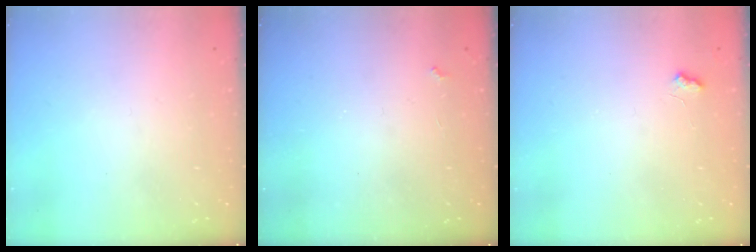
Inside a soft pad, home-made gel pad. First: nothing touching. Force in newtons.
{"total": 2.6, "press": 2.6, "slide": 0.5}
{"total": 3.8, "press": 3.8, "slide": 0.5}